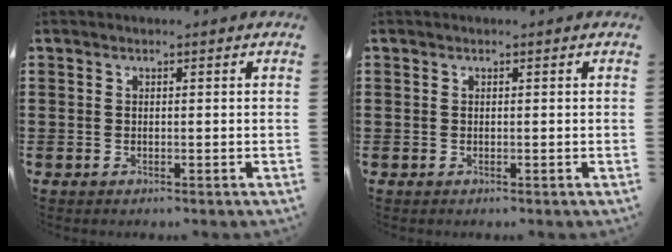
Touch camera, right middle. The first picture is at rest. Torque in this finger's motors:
{"motor_torque": [0.01, -0.01, 0.00, -0.01]}